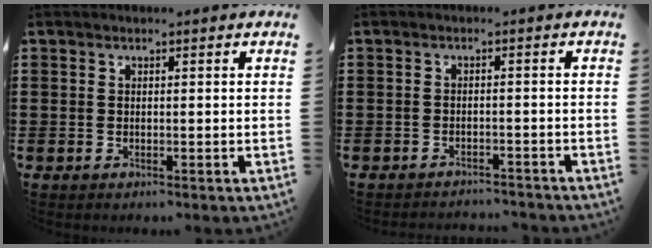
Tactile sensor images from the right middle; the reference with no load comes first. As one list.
[{"total": 1.9, "force": [-1.9, 0.1, 0.0], "torque": [-0.006, 0.000, -0.041]}]